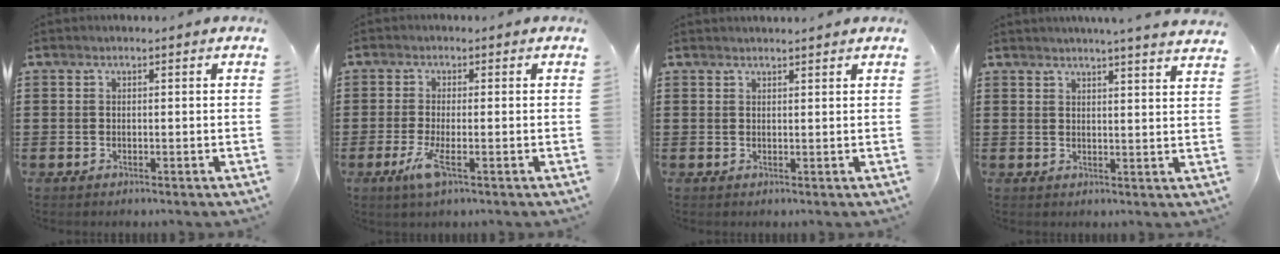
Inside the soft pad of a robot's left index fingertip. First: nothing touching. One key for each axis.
{"total": 4.3, "fx": -1.7, "fy": 0.8, "fz": 3.9, "tx": -0.093, "ty": -0.016, "tz": -0.036}
{"total": 1.2, "fx": 1.2, "fy": -0.1, "fz": 0.2, "tx": -0.005, "ty": -0.002, "tz": 0.023}
{"total": 3.5, "fx": 3.2, "fy": -0.9, "fz": 0.7, "tx": -0.022, "ty": -0.015, "tz": 0.058}